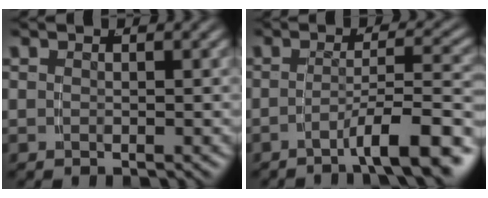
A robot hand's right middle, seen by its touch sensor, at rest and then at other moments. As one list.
[{"total": 5.9, "force": [-4.0, 0.3, 4.4], "torque": [-0.063, -0.002, -0.062]}]